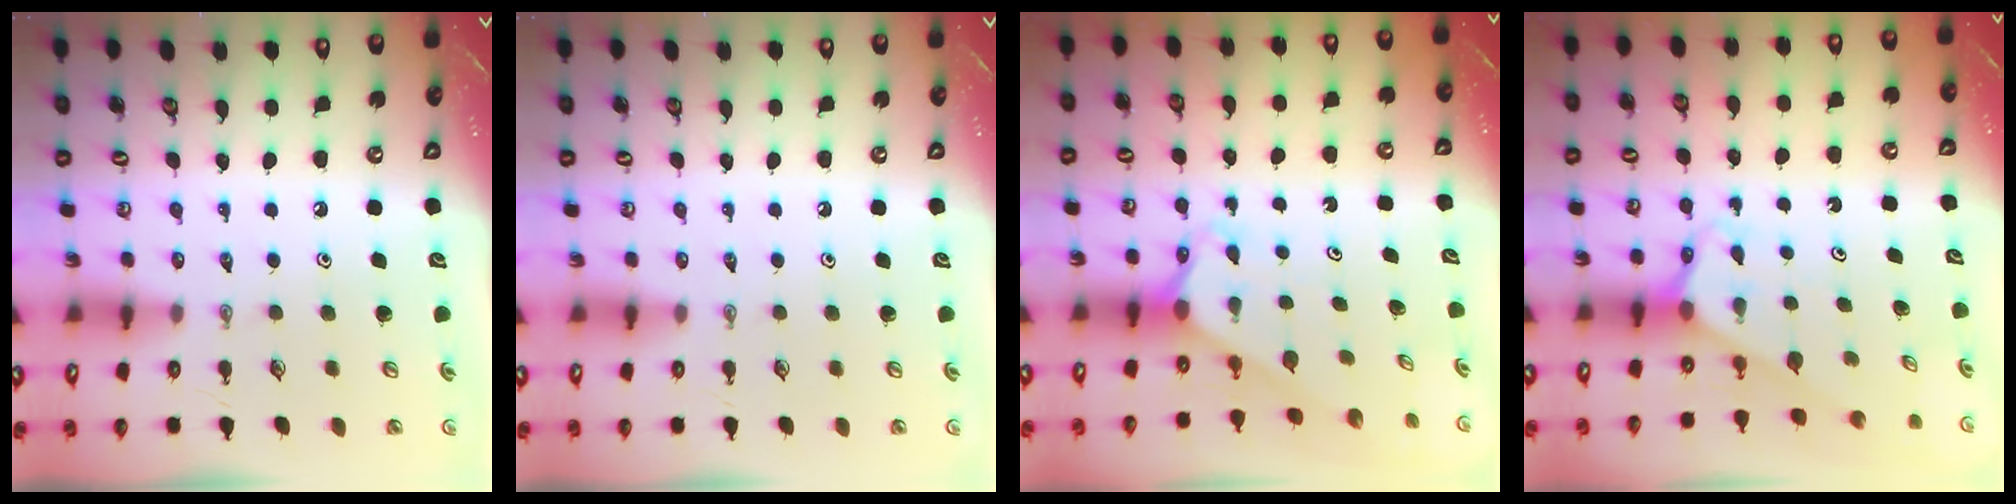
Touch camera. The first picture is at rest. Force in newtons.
{"total": 0.0}
{"total": 2.4, "press": 2.4, "slide": 0.2}
{"total": 2.5, "press": 2.5, "slide": 0.1}